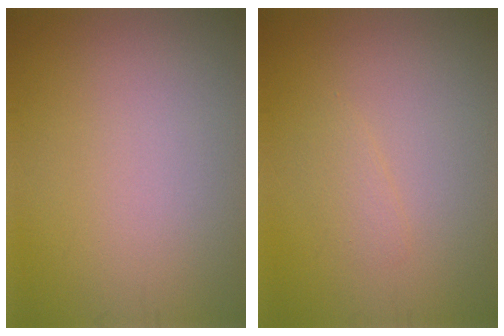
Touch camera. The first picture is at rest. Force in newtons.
{"total": 1.0, "press": 1.0, "slide": 0.1}